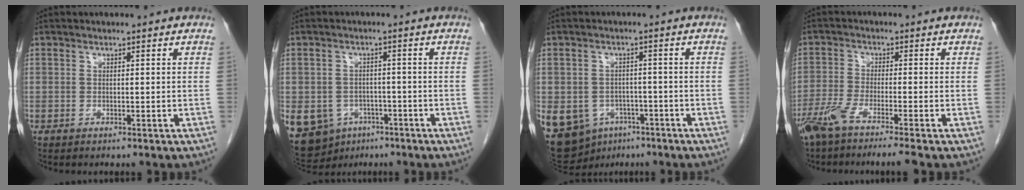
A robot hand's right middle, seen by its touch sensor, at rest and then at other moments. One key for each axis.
{"total": 15.8, "fx": -7.3, "fy": 12.7, "fz": 6.0, "tx": -0.173, "ty": 0.004, "tz": -0.094}
{"total": 19.3, "fx": -8.6, "fy": 15.3, "fz": 8.0, "tx": -0.240, "ty": 0.002, "tz": -0.111}
{"total": 7.6, "fx": -5.7, "fy": -0.6, "fz": 4.9, "tx": -0.087, "ty": -0.016, "tz": -0.103}